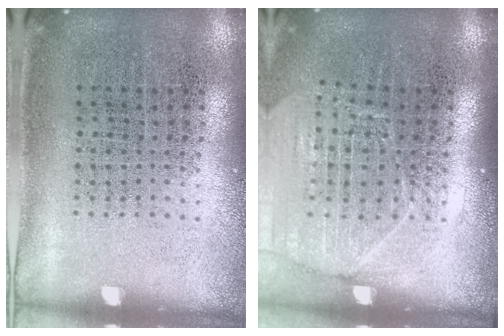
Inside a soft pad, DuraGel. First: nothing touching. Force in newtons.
{"total": 1.6, "press": 1.5, "slide": 0.5}